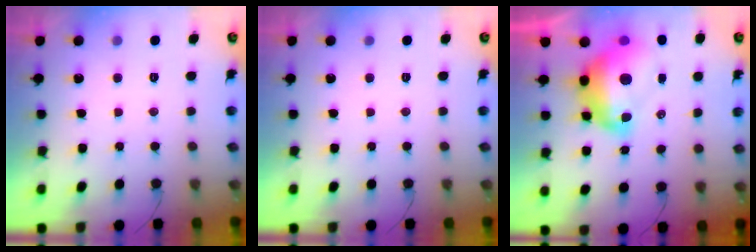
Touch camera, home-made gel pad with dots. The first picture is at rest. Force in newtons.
{"total": 0.0}
{"total": 14.9, "press": 14.8, "slide": 1.5}